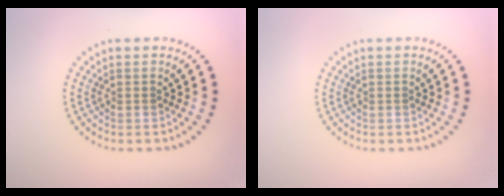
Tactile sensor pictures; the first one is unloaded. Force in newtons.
{"total": 0.0}